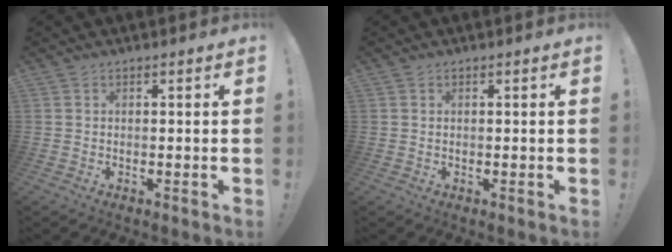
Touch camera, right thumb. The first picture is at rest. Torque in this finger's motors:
{"motor_torque": [-0.31, -0.17, -0.20, 0.25, 0.00]}